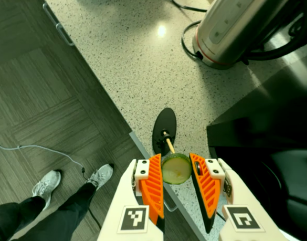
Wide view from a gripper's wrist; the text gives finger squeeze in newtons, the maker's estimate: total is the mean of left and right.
{"total": 7.7, "left": 7.9, "right": 7.6}